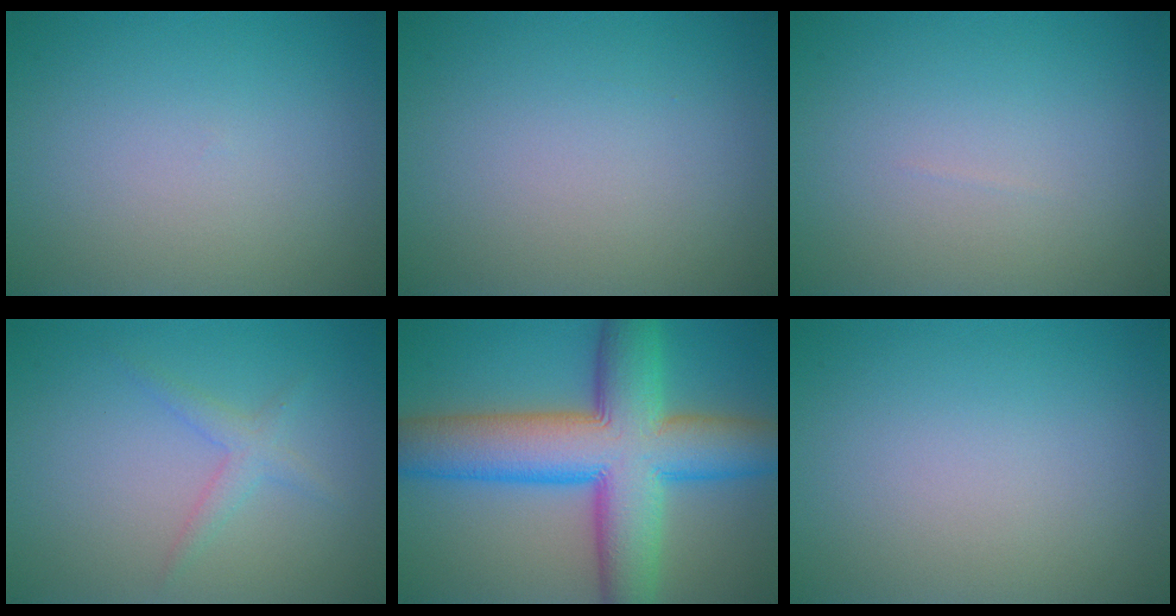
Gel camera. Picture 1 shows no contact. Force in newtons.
{"total": 0.0}
{"total": 0.0}
{"total": 1.7, "press": 1.7, "slide": 0.1}
{"total": 13.0, "press": 12.9, "slide": 0.4}
{"total": 0.0}